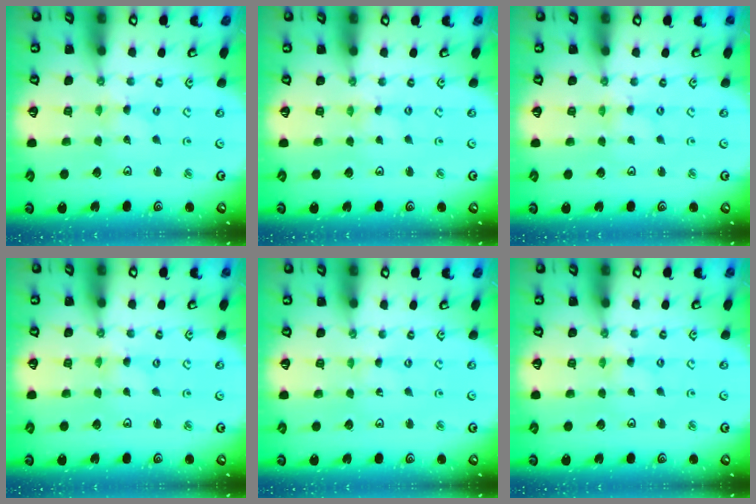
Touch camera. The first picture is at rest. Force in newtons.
{"total": 0.0}
{"total": 1.4, "press": 1.4, "slide": 0.2}
{"total": 0.0}
{"total": 0.0}
{"total": 1.0, "press": 1.0, "slide": 0.2}